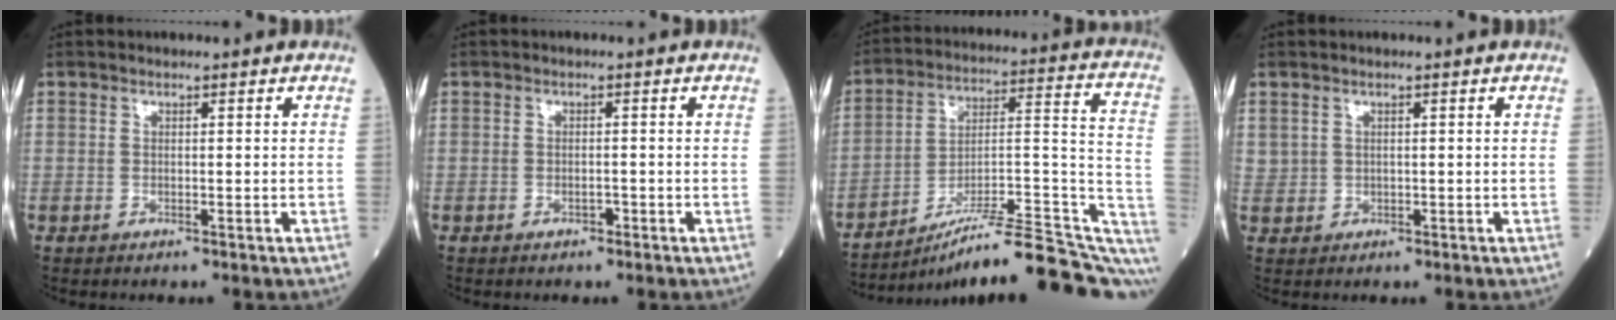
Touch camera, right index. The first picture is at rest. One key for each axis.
{"total": 1.2, "fx": -0.7, "fy": 0.5, "fz": 0.8, "tx": -0.016, "ty": 0.001, "tz": -0.010}
{"total": 22.7, "fx": -17.7, "fy": 2.5, "fz": 13.9, "tx": -0.136, "ty": 0.030, "tz": -0.264}
{"total": 1.3, "fx": 0.7, "fy": 1.1, "fz": 0.2, "tx": 0.006, "ty": 0.003, "tz": 0.010}